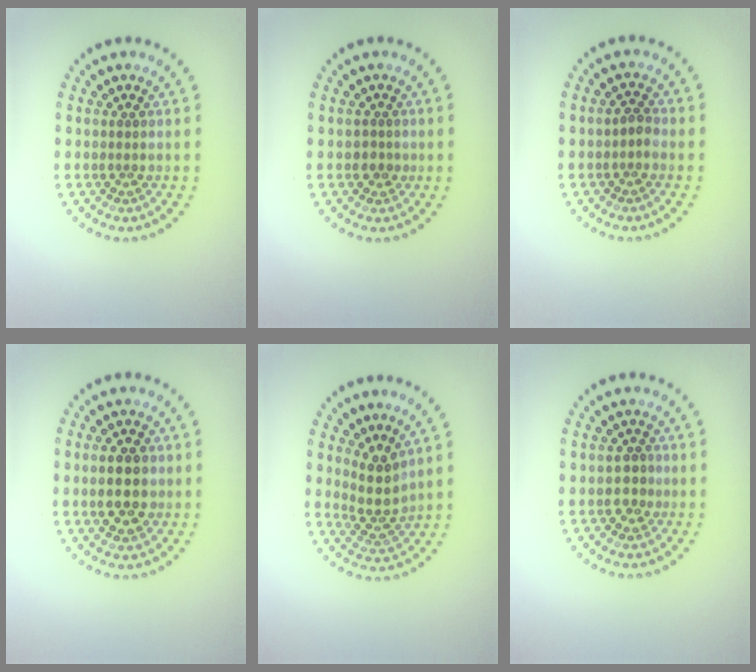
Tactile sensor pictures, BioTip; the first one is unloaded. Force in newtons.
{"total": 0.9, "press": 0.7, "slide": 0.6}
{"total": 1.0, "press": 0.9, "slide": 0.4}
{"total": 4.1, "press": 4.1, "slide": 0.2}
{"total": 3.1, "press": 2.3, "slide": 2.1}
{"total": 1.7, "press": 1.5, "slide": 0.7}